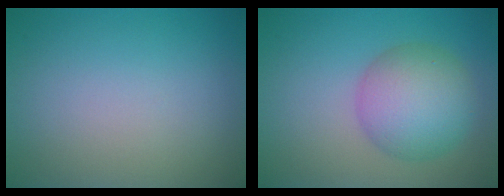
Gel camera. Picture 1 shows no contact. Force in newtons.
{"total": 6.2, "press": 6.2, "slide": 0.1}